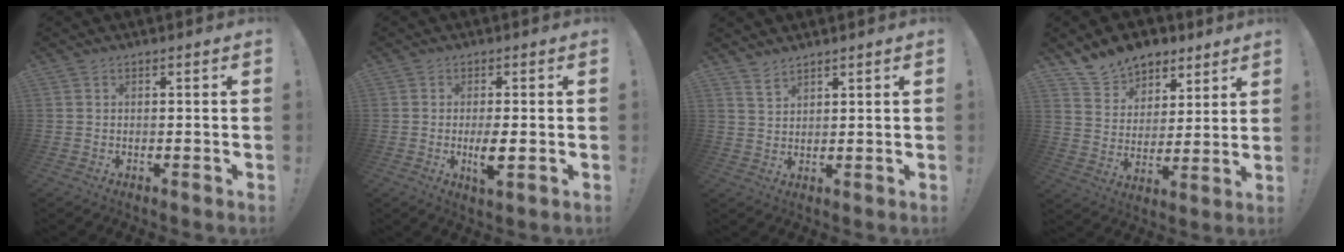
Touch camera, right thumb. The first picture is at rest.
{"total": 5.1, "force": [-0.8, 1.7, 4.8], "torque": [-0.082, -0.008, -0.016]}
{"total": 3.3, "force": [3.1, 0.8, 1.0], "torque": [-0.018, -0.024, 0.057]}
{"total": 12.8, "force": [10.3, 7.3, 2.2], "torque": [-0.046, -0.079, 0.198]}